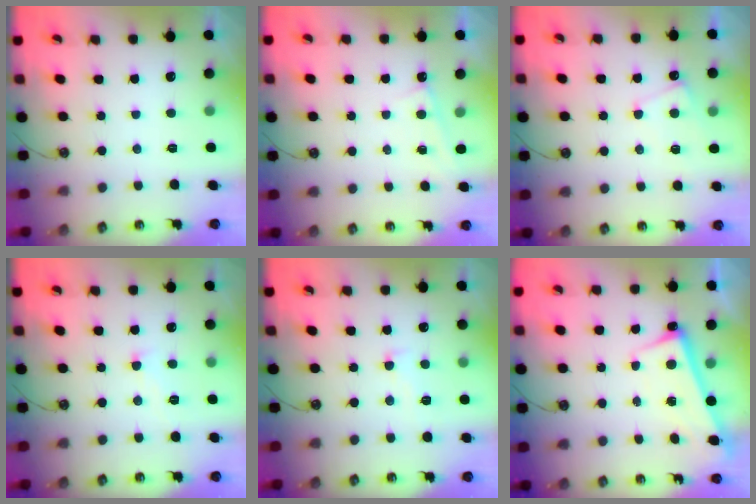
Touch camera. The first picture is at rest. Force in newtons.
{"total": 0.7, "press": 0.7, "slide": 0.2}
{"total": 3.8, "press": 3.8, "slide": 0.5}
{"total": 0.6, "press": 0.4, "slide": 0.4}
{"total": 2.1, "press": 2.0, "slide": 0.8}
{"total": 2.8, "press": 2.8, "slide": 0.5}